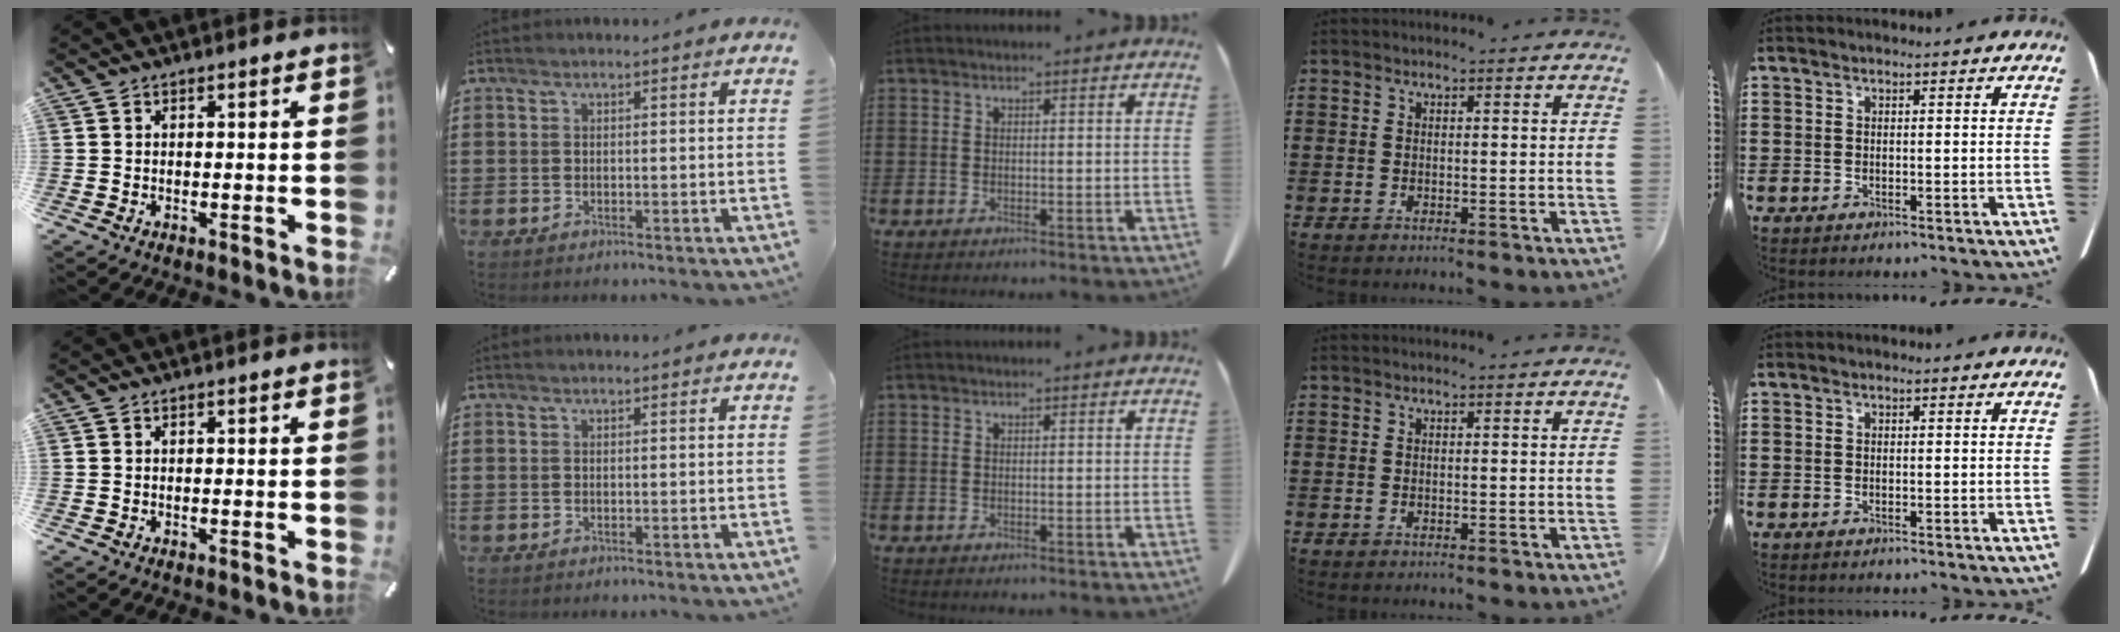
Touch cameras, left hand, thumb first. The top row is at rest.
{}